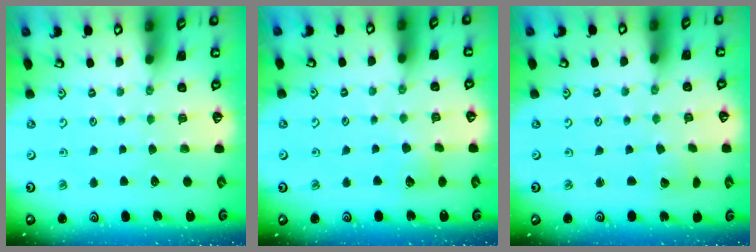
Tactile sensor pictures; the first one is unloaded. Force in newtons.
{"total": 7.1, "press": 7.1, "slide": 1.0}
{"total": 2.3, "press": 2.3, "slide": 0.2}